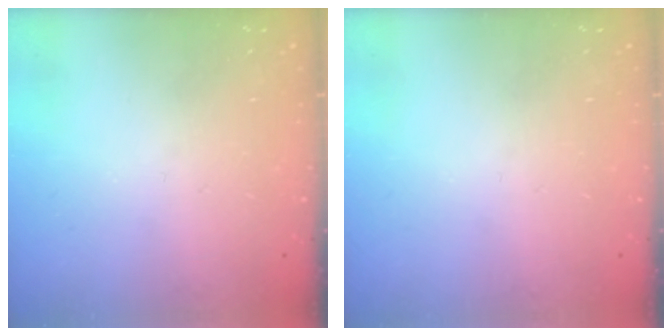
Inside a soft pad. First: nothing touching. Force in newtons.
{"total": 0.0}